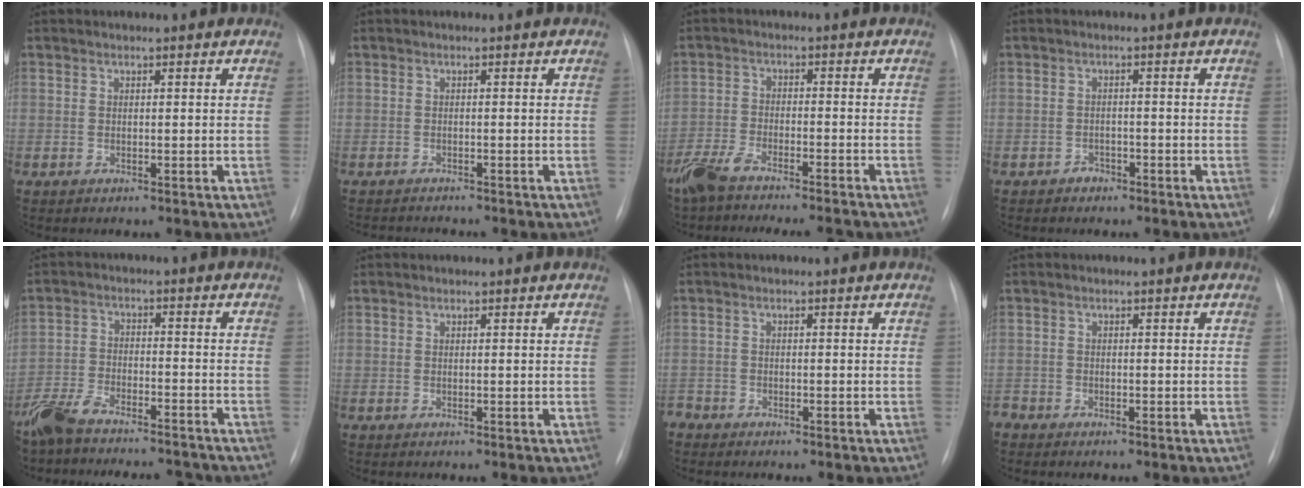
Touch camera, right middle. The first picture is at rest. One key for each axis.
{"total": 2.7, "fx": -2.7, "fy": 0.1, "fz": 0.4, "tx": -0.001, "ty": -0.010, "tz": -0.039}
{"total": 10.9, "fx": -9.4, "fy": 1.4, "fz": 5.1, "tx": -0.086, "ty": -0.010, "tz": -0.150}
{"total": 1.5, "fx": -1.1, "fy": 1.0, "fz": 0.2, "tx": 0.000, "ty": 0.005, "tz": -0.017}
{"total": 13.8, "fx": -12.2, "fy": 3.3, "fz": 5.5, "tx": -0.097, "ty": 0.009, "tz": -0.188}
{"total": 0.0}
{"total": 1.8, "fx": -1.5, "fy": 1.0, "fz": 0.1, "tx": -0.001, "ty": 0.002, "tz": -0.028}
{"total": 1.2, "fx": -1.1, "fy": 0.6, "fz": 0.1, "tx": -0.002, "ty": 0.001, "tz": -0.019}